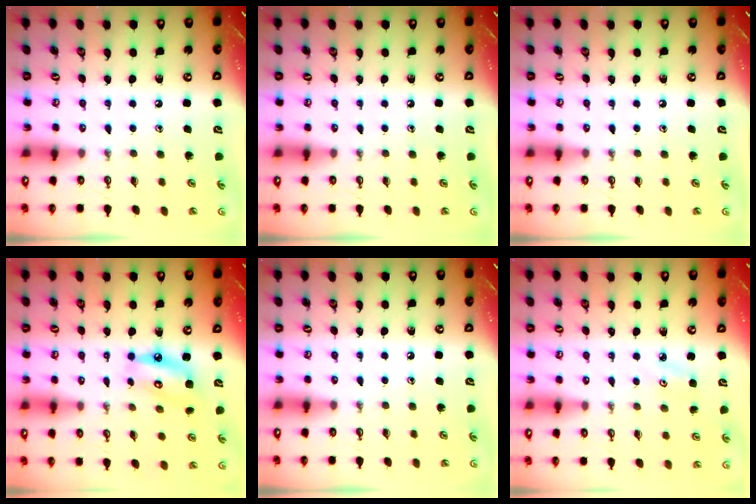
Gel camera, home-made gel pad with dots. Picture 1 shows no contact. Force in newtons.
{"total": 0.0}
{"total": 0.0}
{"total": 8.6, "press": 8.6, "slide": 0.9}
{"total": 0.0}
{"total": 2.6, "press": 2.6, "slide": 0.3}